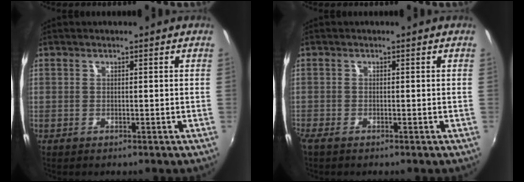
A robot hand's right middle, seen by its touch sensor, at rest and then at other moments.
{"total": 1.2, "force": [-1.1, 0.3, 0.5], "torque": [-0.013, -0.006, -0.023]}